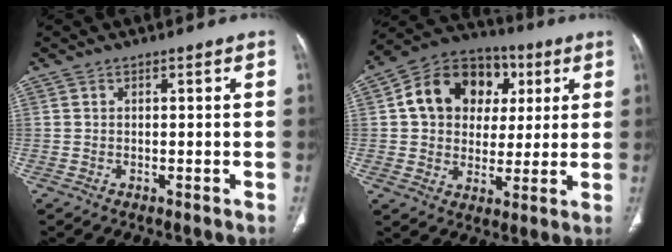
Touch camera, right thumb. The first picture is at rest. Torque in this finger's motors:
{"motor_torque": [0.11, 0.24, 0.07, 0.05, 0.20]}